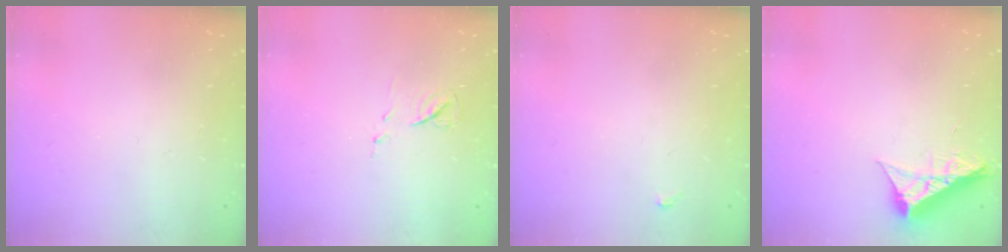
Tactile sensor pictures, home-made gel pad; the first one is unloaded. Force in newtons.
{"total": 5.8, "press": 5.8, "slide": 0.5}
{"total": 3.0, "press": 3.0, "slide": 0.5}
{"total": 8.6, "press": 8.6, "slide": 0.4}